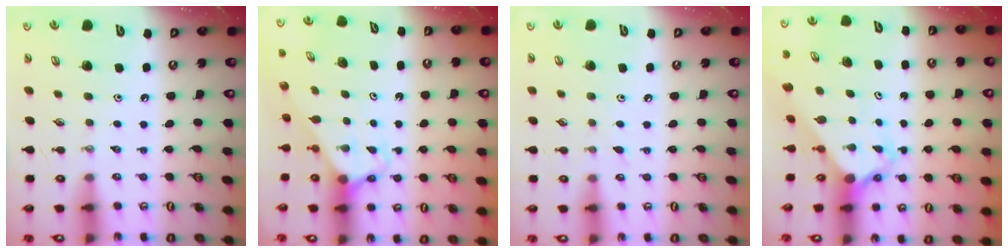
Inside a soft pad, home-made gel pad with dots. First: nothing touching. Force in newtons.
{"total": 2.8, "press": 2.8, "slide": 0.2}
{"total": 2.5, "press": 2.4, "slide": 0.3}
{"total": 3.0, "press": 3.0, "slide": 0.1}